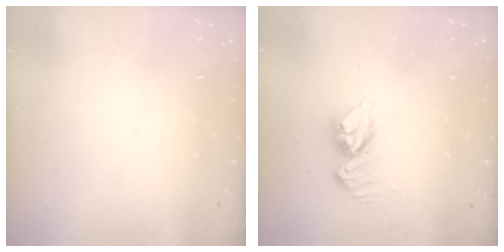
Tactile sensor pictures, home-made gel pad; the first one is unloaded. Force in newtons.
{"total": 9.7, "press": 9.7, "slide": 0.9}